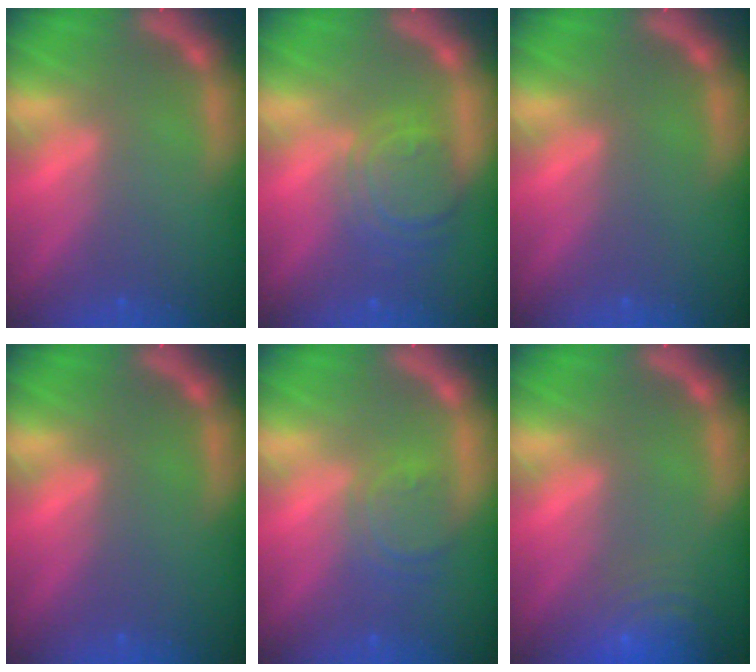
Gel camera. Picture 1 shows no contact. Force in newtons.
{"total": 5.6}
{"total": 0.0}
{"total": 0.0}
{"total": 3.5}
{"total": 8.0}